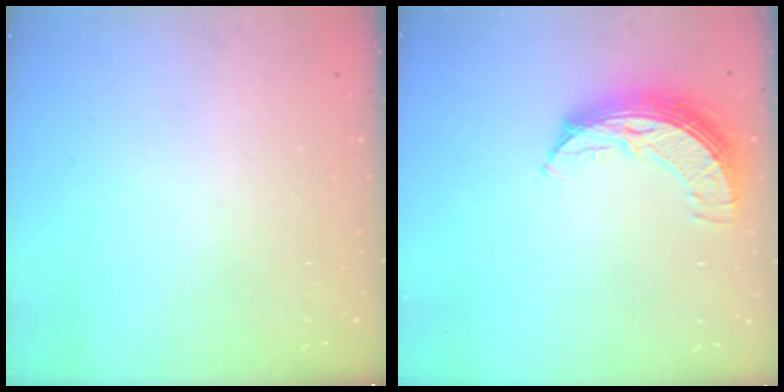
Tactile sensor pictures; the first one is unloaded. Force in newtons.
{"total": 9.4, "press": 9.4, "slide": 0.9}